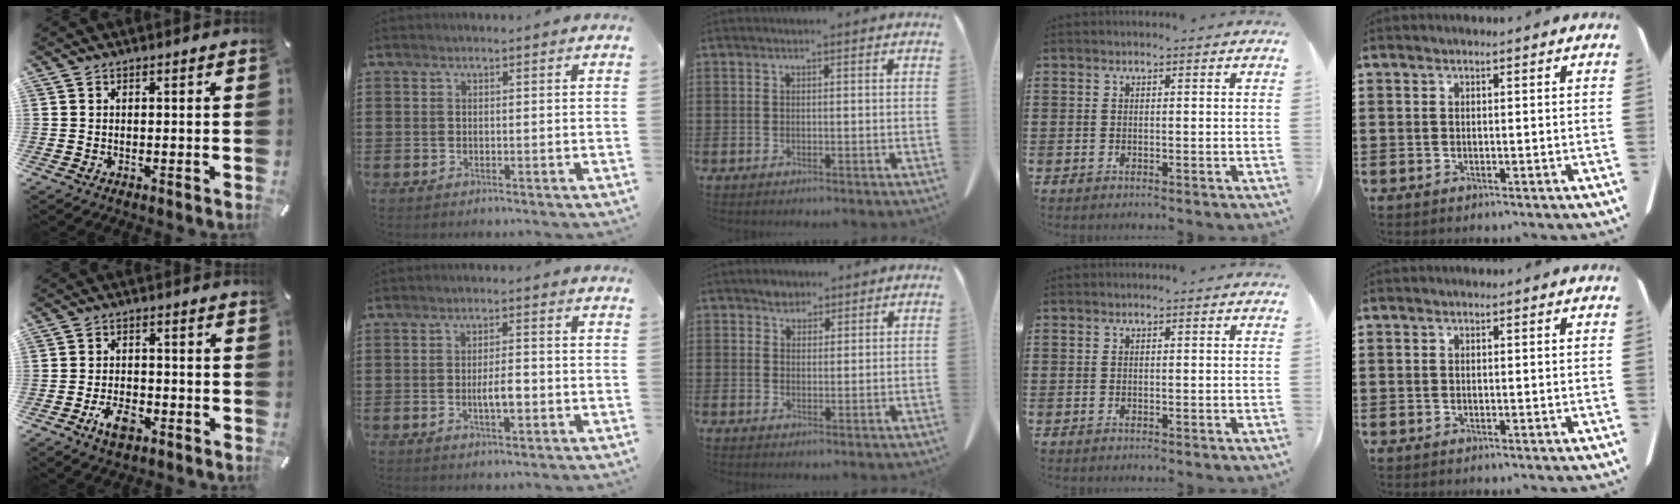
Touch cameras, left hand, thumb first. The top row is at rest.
{"thumb": {"total": 6.3, "force": [-3.3, 3.4, 4.1], "torque": [-0.081, 0.016, -0.059]}, "index": {"total": 4.0, "force": [-0.7, 1.4, 3.7], "torque": [-0.067, 0.005, -0.014]}, "middle": {"total": 2.4, "force": [2.0, 1.3, 0.3], "torque": [-0.004, 0.000, 0.037]}}